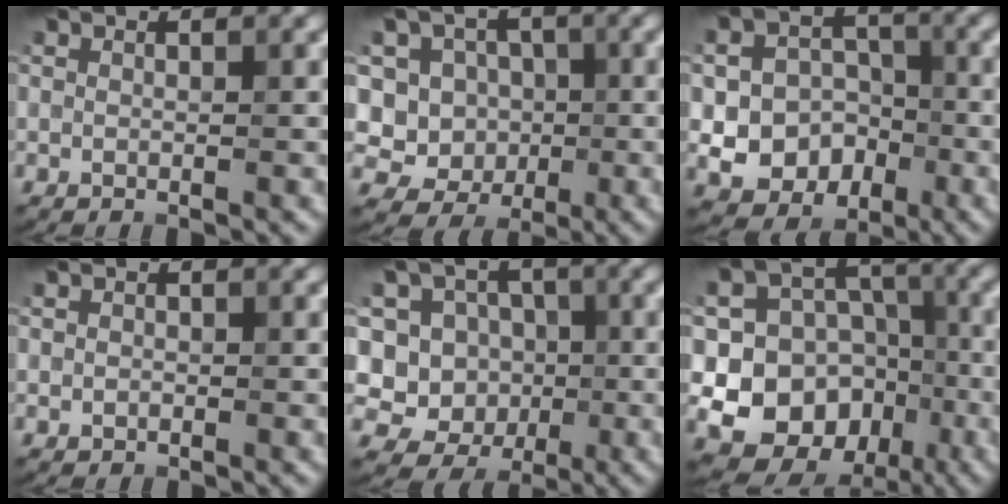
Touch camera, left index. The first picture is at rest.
{"total": 10.2, "force": [-0.1, 9.6, 3.5], "torque": [-0.082, 0.043, -0.033]}
{"total": 8.7, "force": [-2.8, 7.5, 3.4], "torque": [-0.041, -0.005, -0.059]}
{"total": 0.7, "force": [-0.1, 0.6, 0.2], "torque": [0.001, -0.002, -0.004]}
{"total": 12.4, "force": [-0.9, 11.8, 3.6], "torque": [-0.111, 0.034, -0.026]}
{"total": 13.1, "force": [-4.0, 11.5, 4.8], "torque": [-0.072, -0.011, -0.072]}